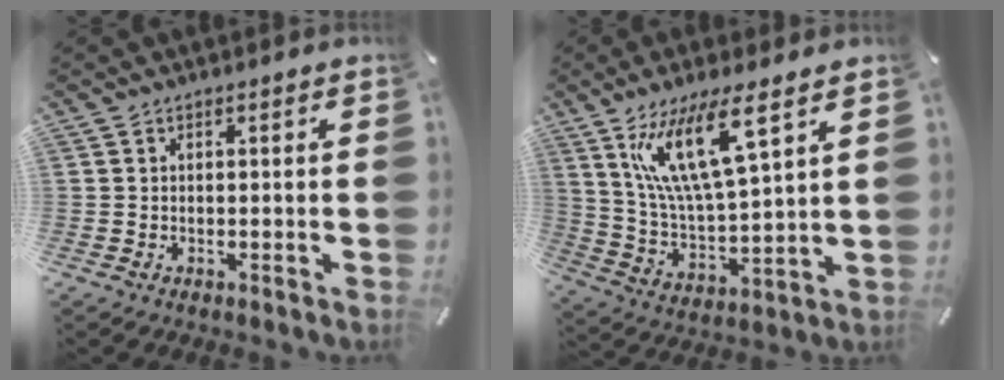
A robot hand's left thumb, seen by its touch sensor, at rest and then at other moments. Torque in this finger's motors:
{"motor_torque": [2.50, 2.52, 1.41, -1.36, 0.52]}